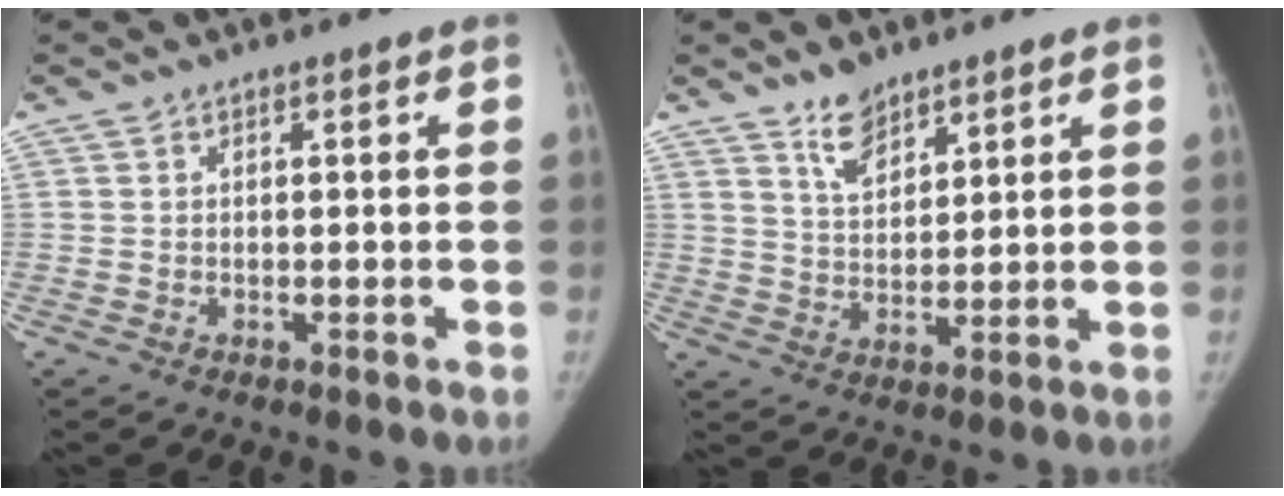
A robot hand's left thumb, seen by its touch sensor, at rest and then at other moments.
{"total": 5.9, "force": [4.6, 2.8, 2.4], "torque": [-0.020, -0.038, 0.088]}